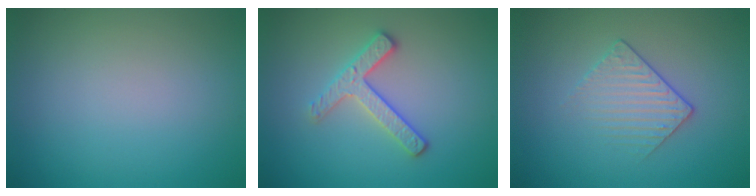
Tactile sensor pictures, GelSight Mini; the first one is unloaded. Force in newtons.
{"total": 2.8, "press": 2.6, "slide": 1.1}
{"total": 1.9, "press": 1.6, "slide": 1.0}